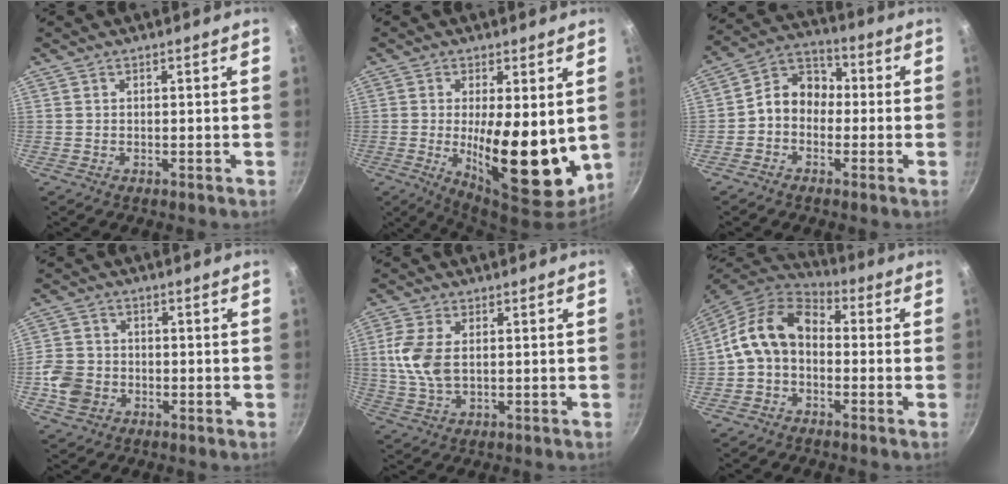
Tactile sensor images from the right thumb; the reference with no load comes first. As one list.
[{"total": 16.3, "force": [-0.3, 6.2, 15.1], "torque": [-0.202, -0.027, 0.004]}, {"total": 8.3, "force": [-1.2, 6.8, 4.7], "torque": [-0.046, 0.038, -0.045]}, {"total": 7.3, "force": [-2.1, 6.2, 3.3], "torque": [-0.053, 0.020, -0.047]}, {"total": 8.3, "force": [0.9, 4.8, 6.7], "torque": [-0.142, 0.001, 0.018]}, {"total": 11.8, "force": [-0.5, 8.6, 8.1], "torque": [-0.128, 0.041, -0.029]}]